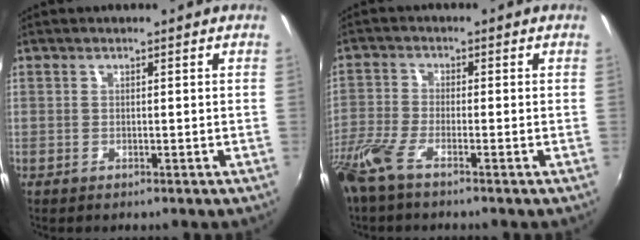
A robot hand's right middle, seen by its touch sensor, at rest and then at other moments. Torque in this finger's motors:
{"motor_torque": [1.06, -1.07, 0.52, 0.16]}